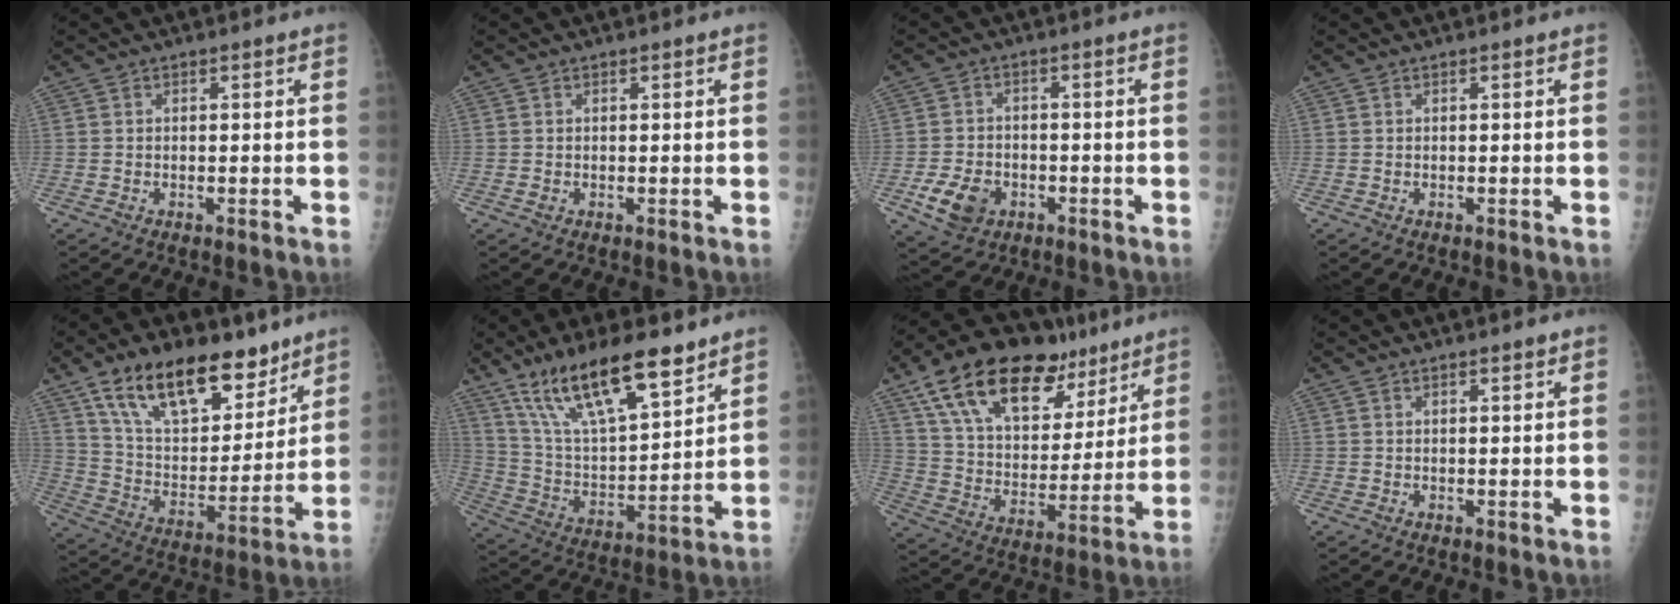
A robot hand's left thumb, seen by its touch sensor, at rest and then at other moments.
{"total": 0.6, "force": [0.1, 0.5, 0.2], "torque": [-0.001, 0.000, 0.001]}
{"total": 7.3, "force": [-2.8, 5.5, 3.9], "torque": [-0.063, 0.010, -0.045]}
{"total": 0.0}
{"total": 21.6, "force": [14.2, 10.7, 12.3], "torque": [-0.163, -0.059, 0.249]}
{"total": 19.8, "force": [13.4, 6.4, 13.1], "torque": [-0.204, -0.055, 0.251]}
{"total": 25.0, "force": [15.1, 13.1, 14.9], "torque": [-0.216, -0.025, 0.258]}
{"total": 1.0, "force": [0.7, 0.2, 0.6], "torque": [-0.009, -0.003, 0.012]}